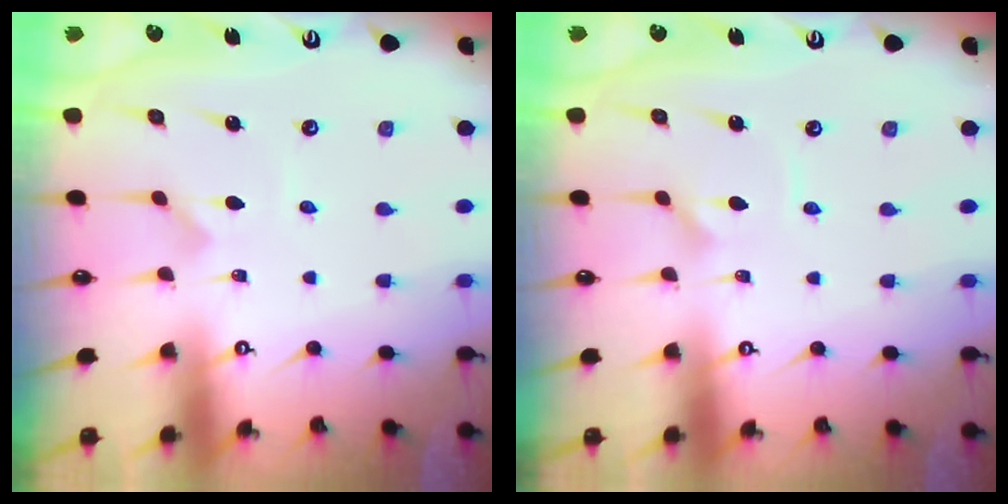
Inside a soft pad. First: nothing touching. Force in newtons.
{"total": 2.8, "press": 2.8, "slide": 0.3}